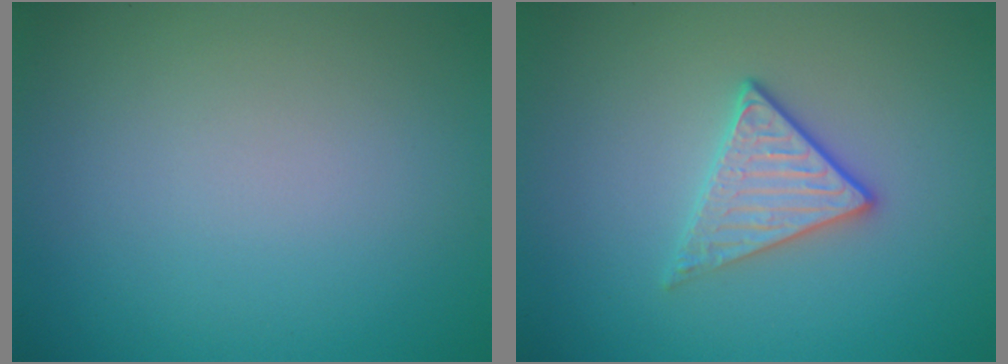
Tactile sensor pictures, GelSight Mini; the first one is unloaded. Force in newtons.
{"total": 2.8, "press": 2.6, "slide": 1.1}